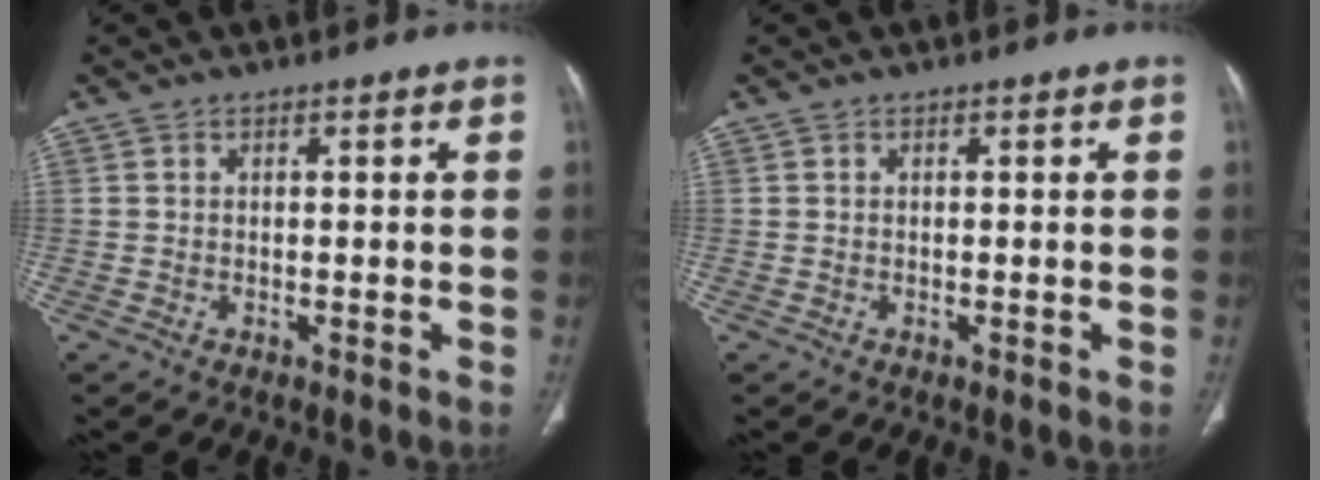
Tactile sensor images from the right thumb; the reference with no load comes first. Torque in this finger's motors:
{"motor_torque": [-0.21, 0.21, -0.24, -0.10, 0.00]}